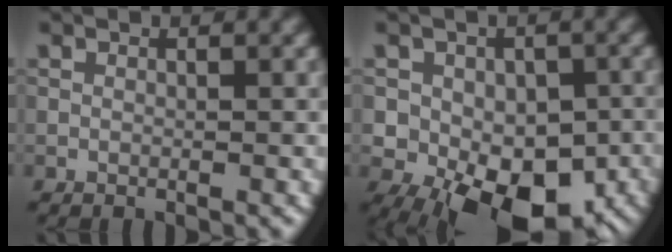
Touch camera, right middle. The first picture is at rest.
{"total": 11.7, "force": [-4.4, 7.5, 7.8], "torque": [-0.078, -0.010, -0.059]}